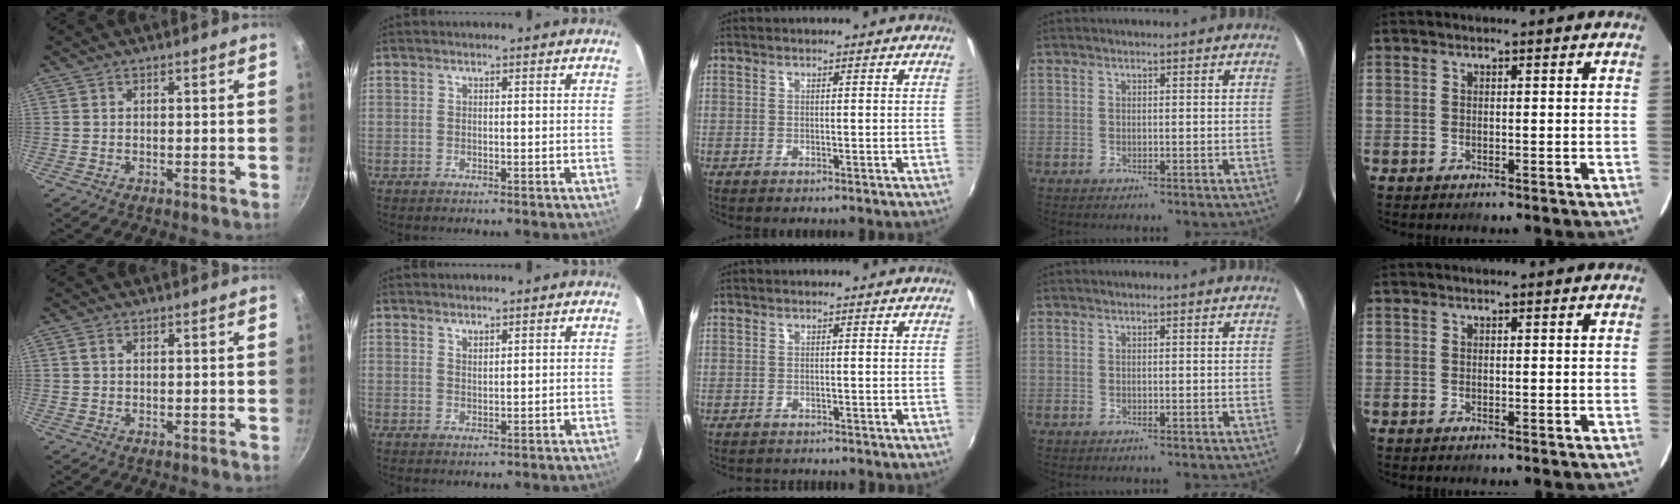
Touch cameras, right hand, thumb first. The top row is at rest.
{"thumb": {"total": 1.2, "force": [0.4, 0.7, 0.8], "torque": [-0.014, 0.002, 0.006]}, "index": {"total": 1.3, "force": [1.2, 0.4, 0.5], "torque": [-0.007, 0.000, 0.021]}, "middle": {"total": 1.1, "force": [-1.0, 0.5, 0.0], "torque": [-0.004, 0.002, -0.015]}}